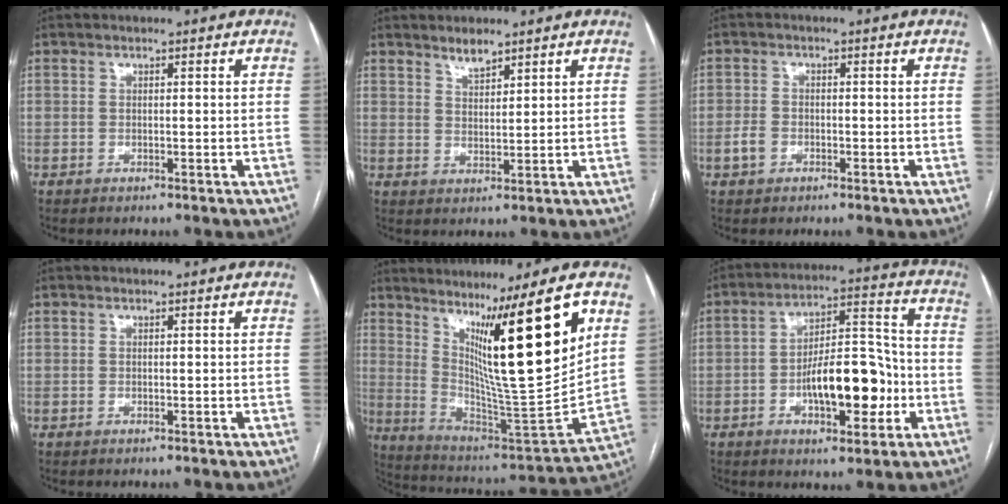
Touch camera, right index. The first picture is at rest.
{"total": 3.0, "force": [2.6, 0.9, 1.1], "torque": [-0.022, -0.004, 0.049]}
{"total": 2.5, "force": [-1.0, 2.0, 1.0], "torque": [-0.021, 0.005, -0.016]}
{"total": 0.0}
{"total": 21.4, "force": [9.7, 0.1, 19.1], "torque": [-0.291, -0.033, 0.160]}
{"total": 13.3, "force": [-3.6, 4.9, 11.8], "torque": [-0.191, 0.022, -0.053]}